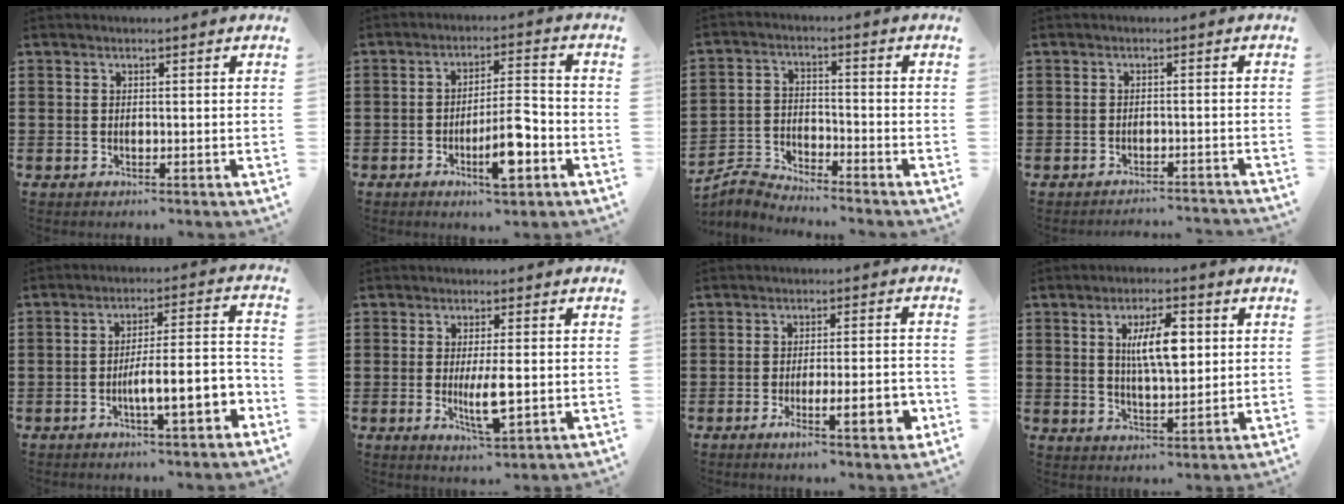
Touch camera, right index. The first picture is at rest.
{"total": 8.9, "force": [-3.3, 2.4, 7.9], "torque": [-0.144, -0.002, -0.059]}
{"total": 4.0, "force": [-4.0, 0.2, 0.1], "torque": [-0.023, -0.001, -0.089]}
{"total": 2.0, "force": [-2.0, 0.0, -0.1], "torque": [-0.003, 0.002, -0.043]}
{"total": 9.1, "force": [-3.7, 1.6, 8.2], "torque": [-0.120, -0.004, -0.065]}
{"total": 5.9, "force": [-0.9, 1.2, 5.7], "torque": [-0.118, -0.015, -0.018]}
{"total": 7.7, "force": [-2.7, 1.3, 7.1], "torque": [-0.103, -0.007, -0.043]}
{"total": 8.0, "force": [1.9, 2.7, 7.3], "torque": [-0.138, 0.007, 0.028]}